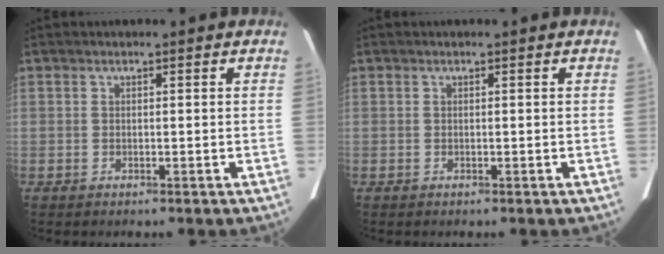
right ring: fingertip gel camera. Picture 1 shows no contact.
{"total": 0.0}